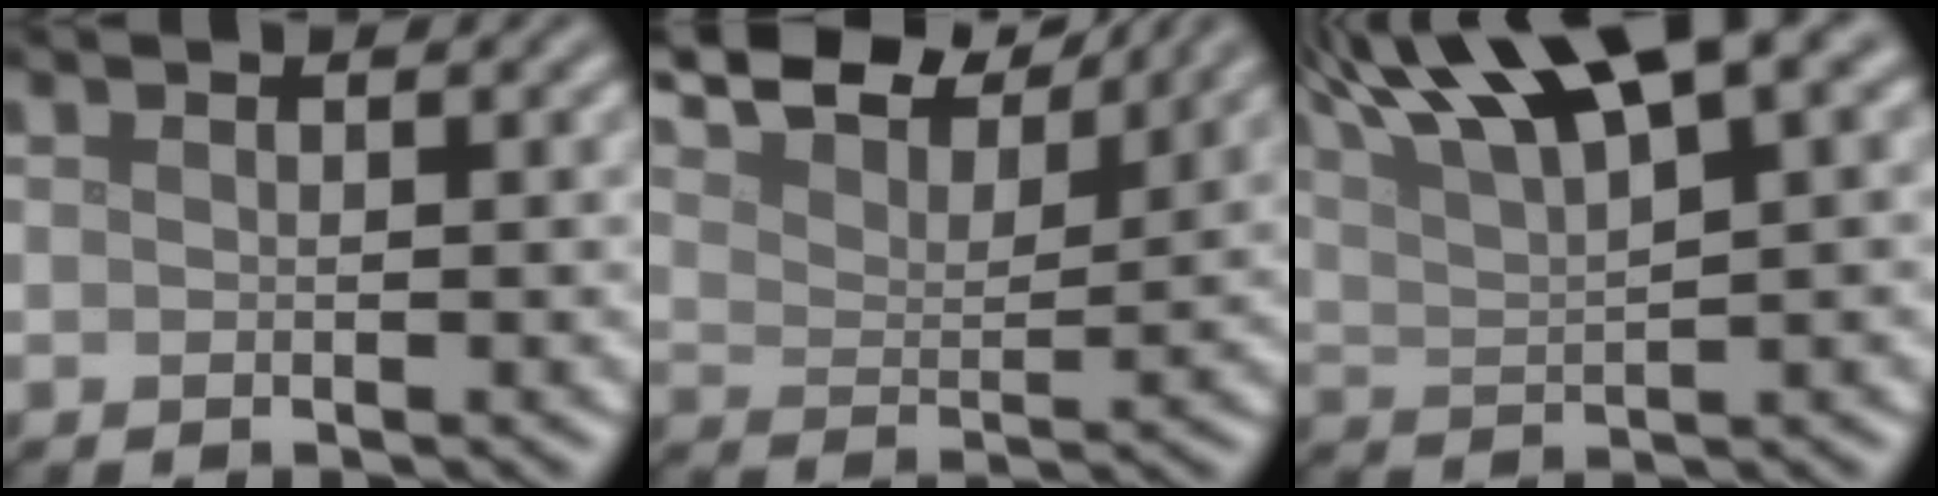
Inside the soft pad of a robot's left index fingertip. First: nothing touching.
{"total": 9.3, "force": [8.2, 2.1, 3.8], "torque": [-0.078, 0.020, 0.114]}
{"total": 10.7, "force": [6.9, 2.5, 7.9], "torque": [-0.130, 0.027, 0.117]}